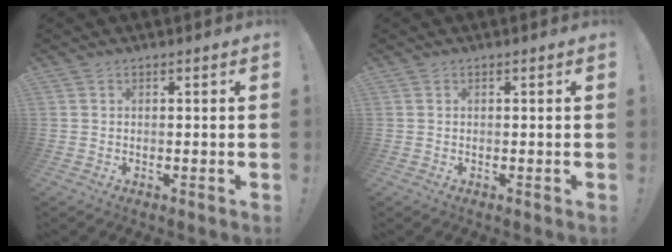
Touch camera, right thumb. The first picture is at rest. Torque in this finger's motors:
{"motor_torque": [0.00, 0.00, 0.00, 0.00, 0.00]}